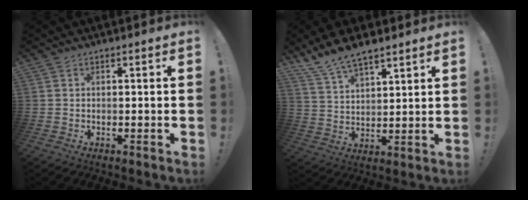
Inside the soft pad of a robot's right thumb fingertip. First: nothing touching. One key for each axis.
{"total": 9.8, "fx": 8.3, "fy": 3.3, "fz": 3.9, "tx": -0.079, "ty": -0.052, "tz": 0.160}